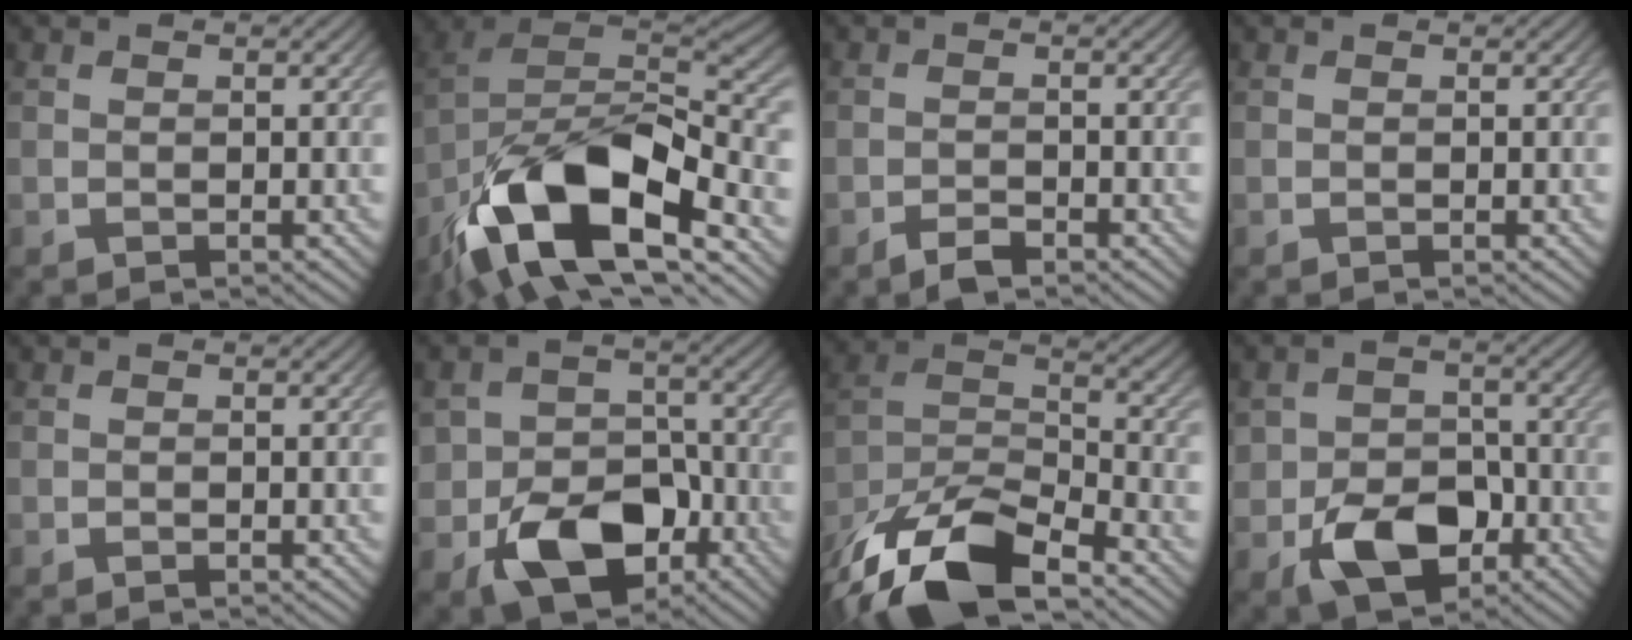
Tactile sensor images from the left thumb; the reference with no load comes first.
{"total": 18.3, "force": [-10.4, 8.3, 12.6], "torque": [-0.256, -0.014, -0.187]}
{"total": 1.9, "force": [-1.6, 0.5, 1.0], "torque": [-0.019, 0.003, -0.033]}
{"total": 0.0}
{"total": 0.6, "force": [-0.4, 0.1, 0.5], "torque": [-0.009, 0.000, -0.009]}
{"total": 10.2, "force": [-4.7, 7.0, 5.8], "torque": [-0.106, -0.020, -0.080]}
{"total": 15.1, "force": [-11.1, 5.1, 8.9], "torque": [-0.200, -0.010, -0.208]}
{"total": 8.1, "force": [-3.6, 5.6, 4.7], "torque": [-0.088, -0.014, -0.063]}